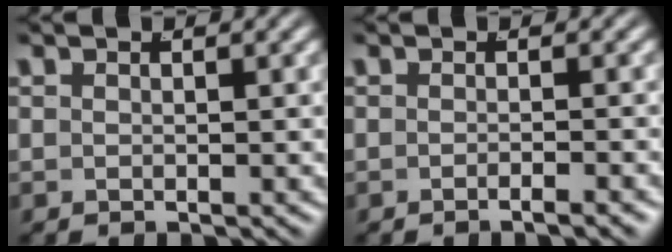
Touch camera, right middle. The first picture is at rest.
{"total": 1.3, "force": [-1.1, -0.3, 0.6], "torque": [-0.010, 0.004, -0.022]}